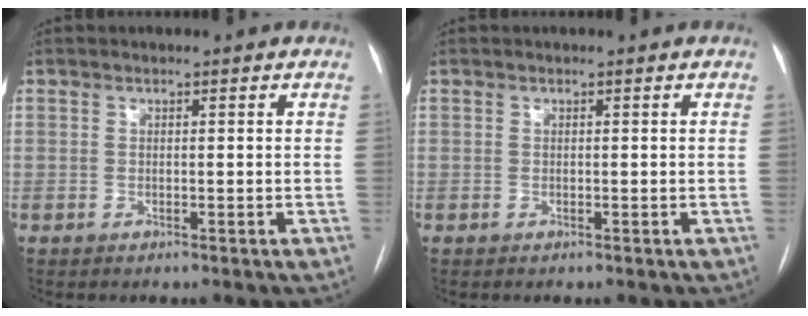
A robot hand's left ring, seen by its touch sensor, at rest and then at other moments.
{"total": 0.0}